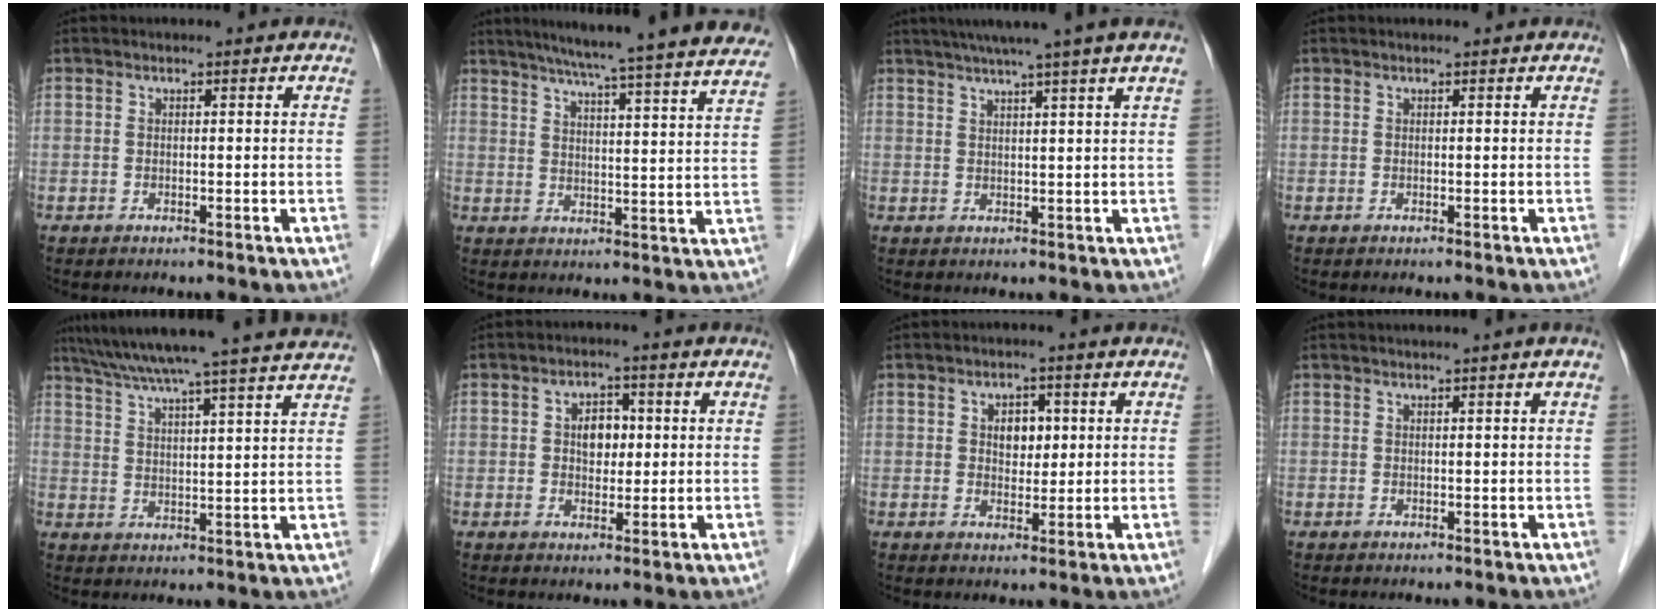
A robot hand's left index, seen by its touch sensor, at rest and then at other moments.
{"total": 26.1, "force": [23.4, -0.4, 11.7], "torque": [-0.180, -0.031, 0.288]}
{"total": 9.5, "force": [7.3, -1.8, 5.7], "torque": [-0.082, 0.020, 0.090]}
{"total": 0.0}
{"total": 22.4, "force": [20.1, -0.7, 9.9], "torque": [-0.167, -0.002, 0.269]}
{"total": 3.8, "force": [0.5, 2.7, 2.7], "torque": [-0.044, 0.011, 0.010]}
{"total": 3.5, "force": [0.9, 2.5, 2.3], "torque": [-0.034, 0.007, 0.017]}
{"total": 1.0, "force": [0.8, -0.3, 0.5], "torque": [-0.012, 0.003, 0.021]}